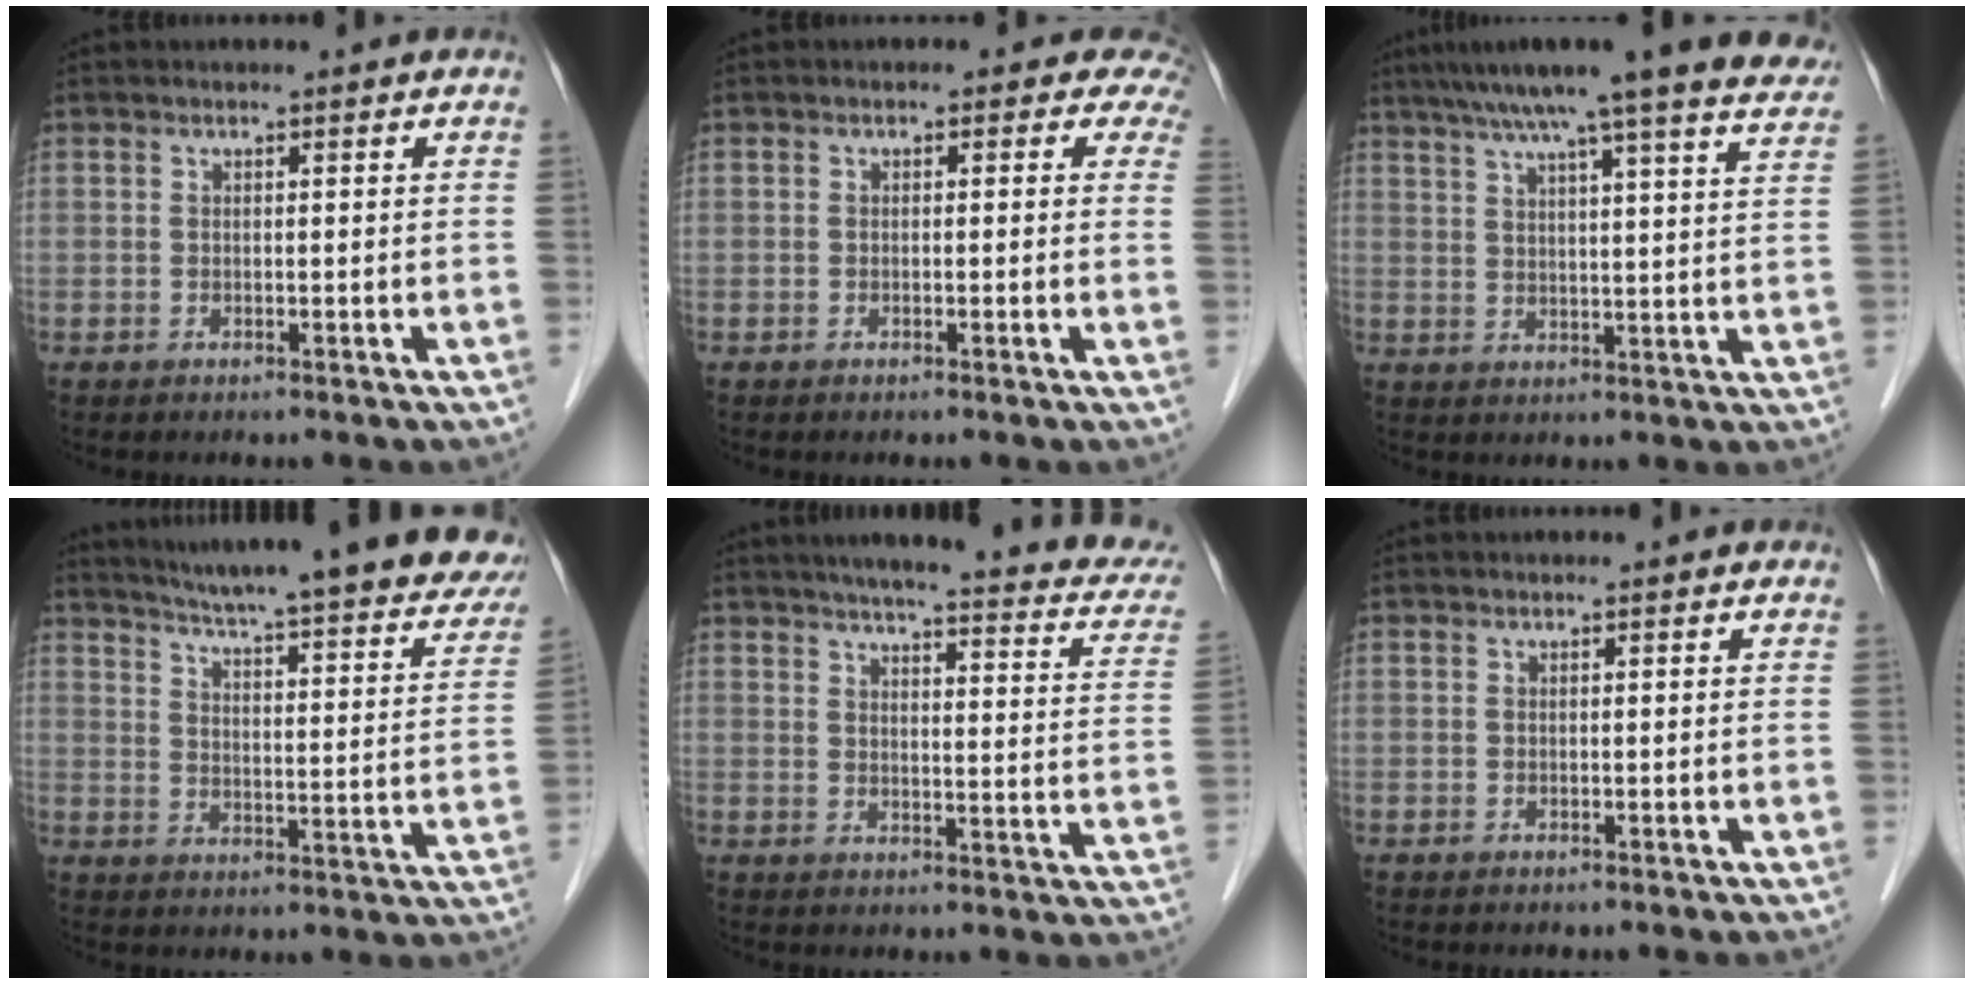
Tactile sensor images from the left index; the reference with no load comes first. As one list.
[{"total": 2.8, "force": [1.6, 2.0, 1.1], "torque": [0.008, -0.005, -0.010]}, {"total": 23.1, "force": [19.4, 0.8, 12.5], "torque": [-0.192, 0.000, 0.242]}, {"total": 29.6, "force": [26.4, 3.4, 12.8], "torque": [-0.185, -0.069, 0.317]}, {"total": 22.7, "force": [19.0, 3.0, 12.0], "torque": [-0.148, -0.014, 0.212]}, {"total": 0.0}]